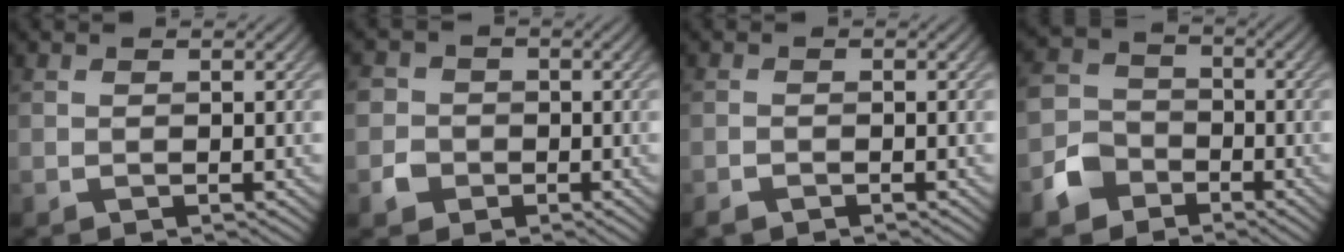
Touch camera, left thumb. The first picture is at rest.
{"total": 3.0, "force": [-0.9, 2.8, 0.6], "torque": [-0.009, -0.003, -0.027]}
{"total": 1.3, "force": [-1.1, 0.5, 0.4], "torque": [-0.009, 0.002, -0.025]}
{"total": 6.2, "force": [-3.3, 4.7, 2.2], "torque": [-0.060, 0.001, -0.079]}